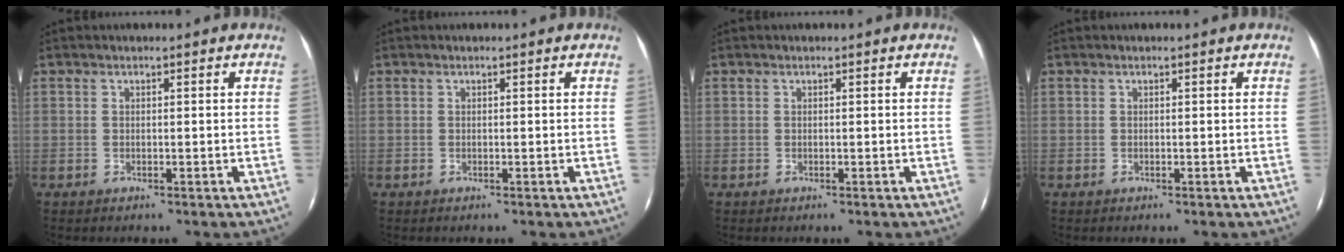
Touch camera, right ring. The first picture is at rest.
{"total": 0.0}
{"total": 0.0}
{"total": 0.0}